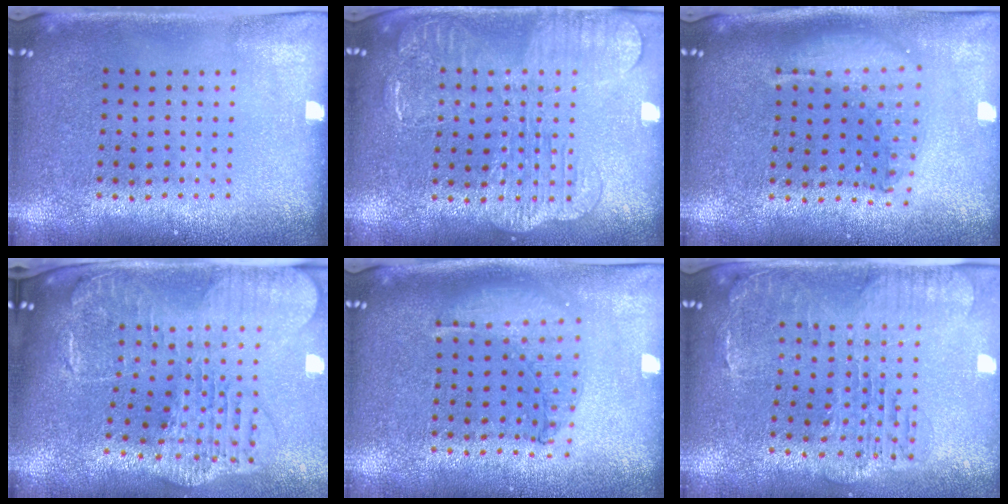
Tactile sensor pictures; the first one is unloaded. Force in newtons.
{"total": 2.3, "press": 2.2, "slide": 0.4}
{"total": 1.7, "press": 1.5, "slide": 0.9}
{"total": 3.0, "press": 2.5, "slide": 1.6}
{"total": 0.9, "press": 0.9, "slide": 0.2}
{"total": 1.5, "press": 1.4, "slide": 0.4}